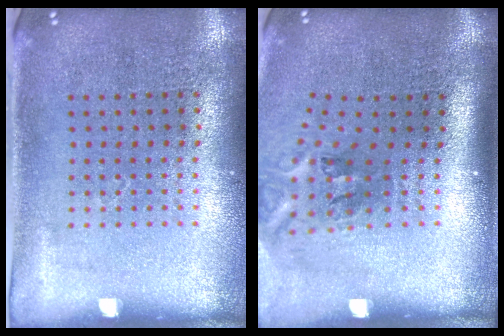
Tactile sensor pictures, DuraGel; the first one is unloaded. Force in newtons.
{"total": 2.3, "press": 1.3, "slide": 1.8}